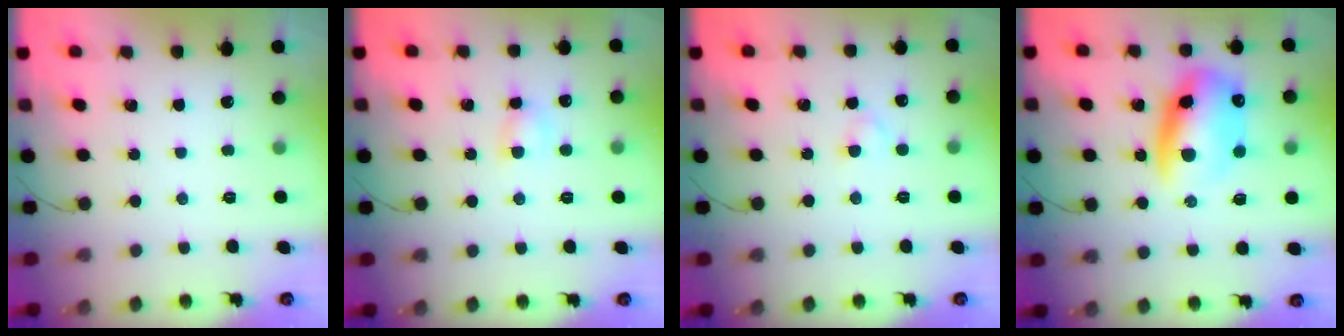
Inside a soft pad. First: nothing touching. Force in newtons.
{"total": 3.7, "press": 3.7, "slide": 0.7}
{"total": 2.3, "press": 2.1, "slide": 1.0}
{"total": 14.1, "press": 13.7, "slide": 3.3}